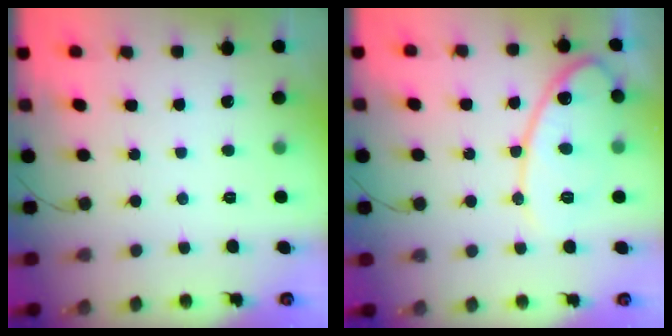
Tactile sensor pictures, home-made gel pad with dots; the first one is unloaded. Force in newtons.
{"total": 14.7, "press": 14.7, "slide": 1.1}